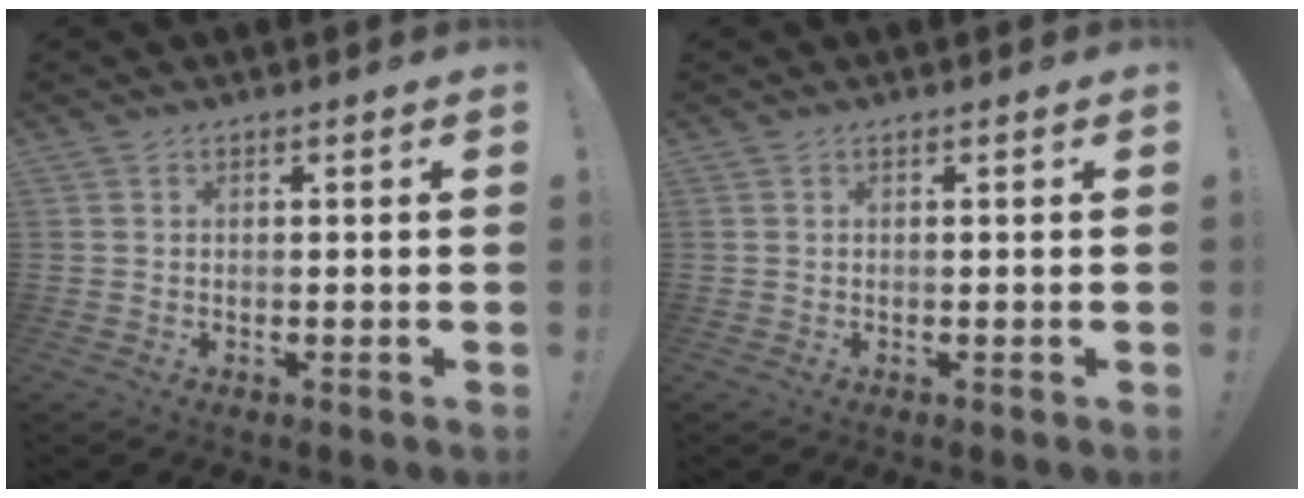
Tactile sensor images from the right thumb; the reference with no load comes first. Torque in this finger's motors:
{"motor_torque": [0.00, 0.00, 0.00, 0.00, 0.00]}